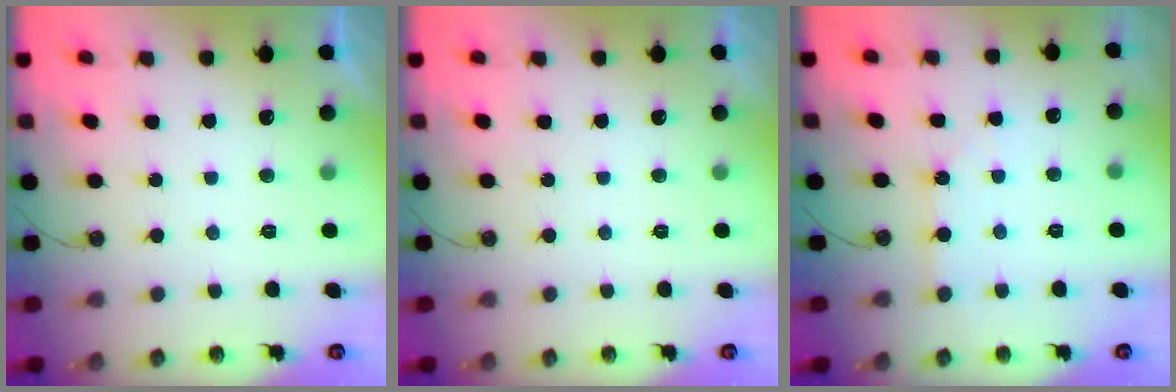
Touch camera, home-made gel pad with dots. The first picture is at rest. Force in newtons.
{"total": 0.0}
{"total": 1.7, "press": 1.7, "slide": 0.1}